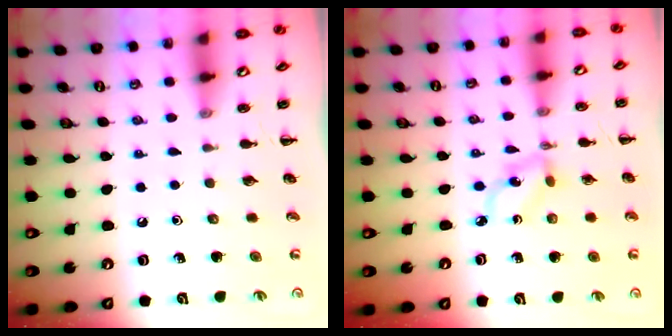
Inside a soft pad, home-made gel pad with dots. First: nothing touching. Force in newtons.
{"total": 4.0, "press": 3.9, "slide": 1.0}